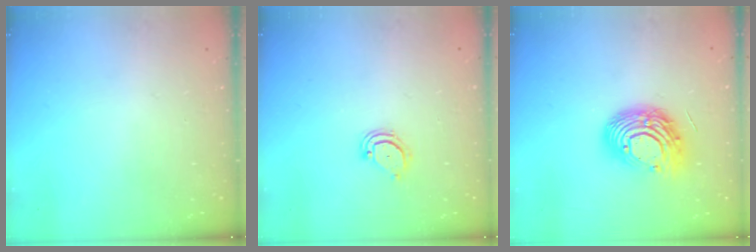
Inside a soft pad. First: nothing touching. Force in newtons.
{"total": 3.3, "press": 3.3, "slide": 0.3}
{"total": 15.0, "press": 15.0, "slide": 1.2}